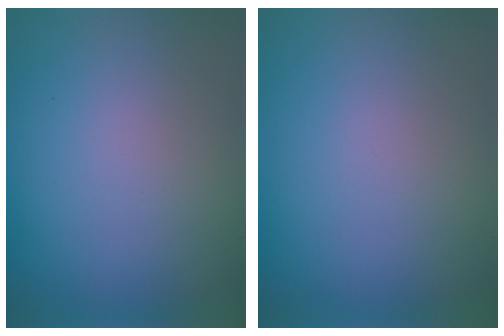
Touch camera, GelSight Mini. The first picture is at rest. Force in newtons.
{"total": 0.0}